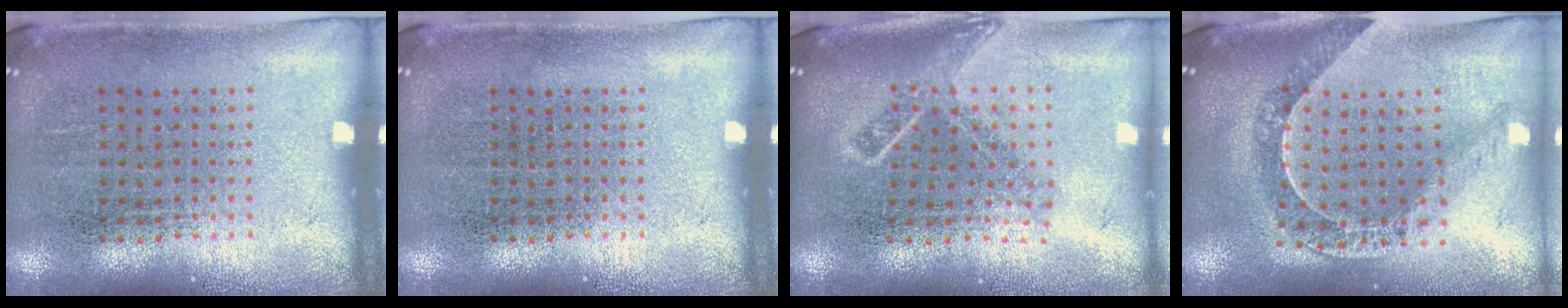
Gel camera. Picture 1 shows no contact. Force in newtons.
{"total": 0.0}
{"total": 1.7, "press": 1.3, "slide": 1.1}
{"total": 1.1, "press": 1.1, "slide": 0.2}